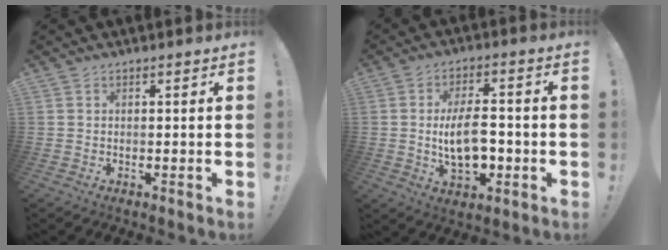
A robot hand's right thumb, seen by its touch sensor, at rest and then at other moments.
{"total": 12.0, "force": [-1.6, 6.3, 10.1], "torque": [-0.183, 0.002, -0.031]}